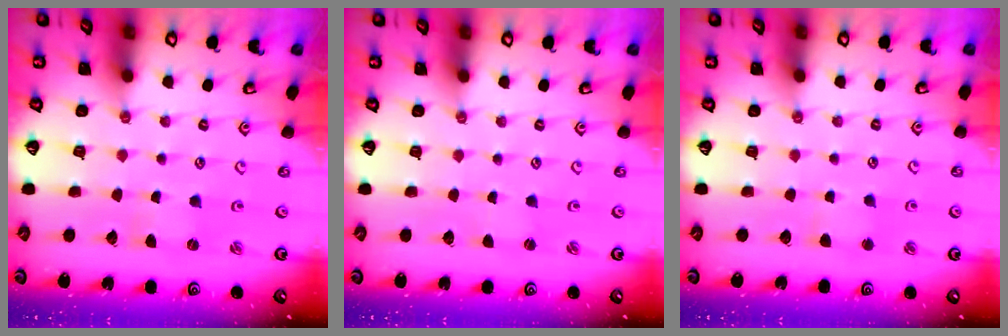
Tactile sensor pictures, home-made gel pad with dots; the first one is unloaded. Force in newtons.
{"total": 0.0}
{"total": 2.6, "press": 2.6, "slide": 0.4}